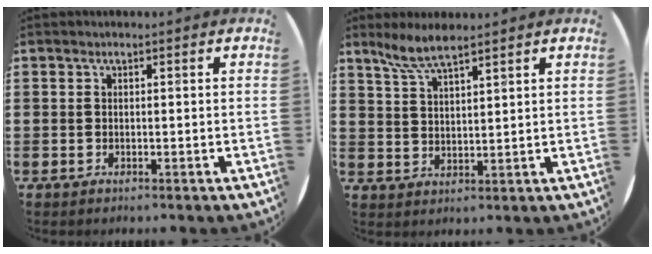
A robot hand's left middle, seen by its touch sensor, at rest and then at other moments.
{"total": 5.1, "force": [4.4, 0.5, 2.4], "torque": [-0.059, -0.006, 0.080]}